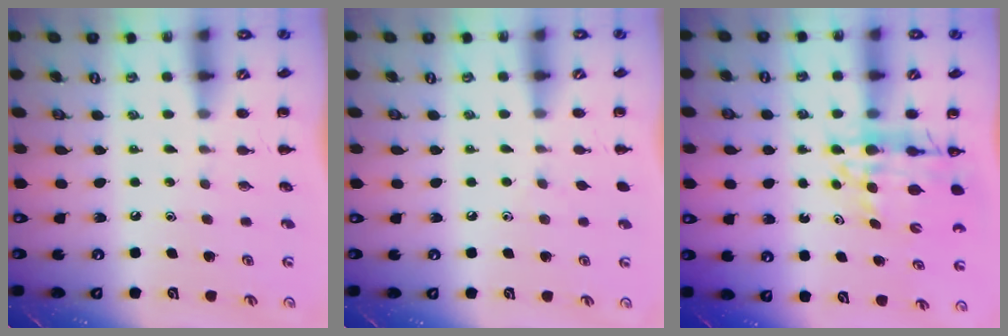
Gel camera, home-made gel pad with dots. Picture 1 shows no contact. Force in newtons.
{"total": 2.9, "press": 2.7, "slide": 1.2}
{"total": 12.2, "press": 11.5, "slide": 3.9}